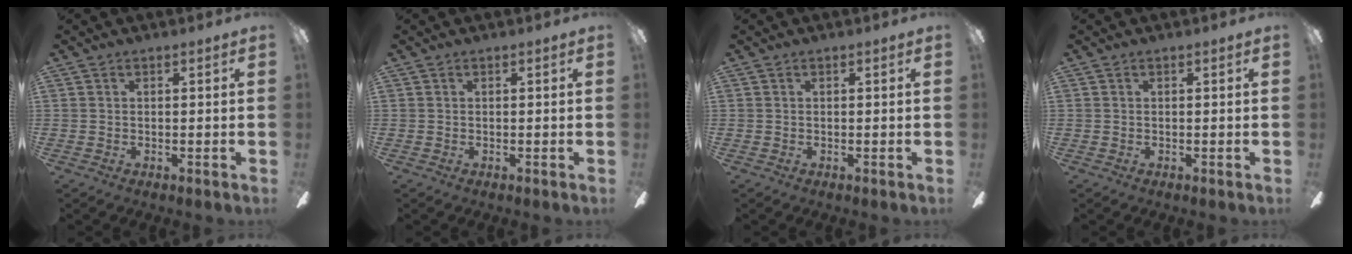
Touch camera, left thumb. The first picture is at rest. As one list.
[{"total": 0.0}, {"total": 0.0}, {"total": 0.0}]